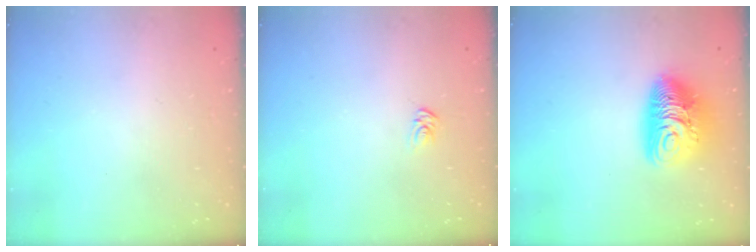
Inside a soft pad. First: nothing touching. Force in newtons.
{"total": 2.5, "press": 2.5, "slide": 0.1}
{"total": 11.3, "press": 11.3, "slide": 0.8}